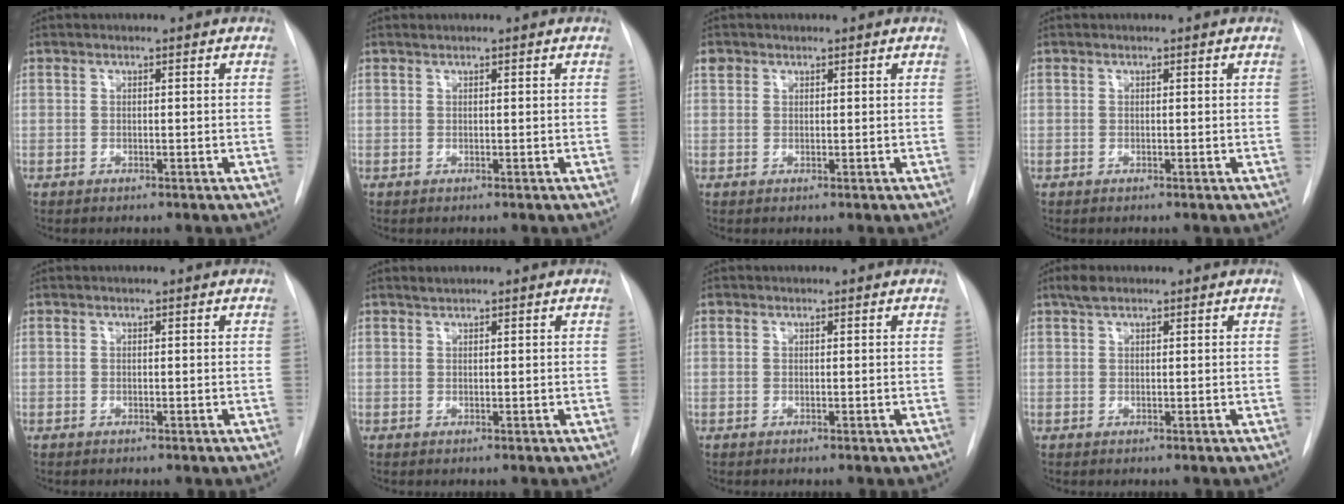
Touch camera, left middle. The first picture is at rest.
{"total": 0.0}
{"total": 1.3, "force": [0.8, 1.0, 0.2], "torque": [0.003, 0.009, 0.011]}
{"total": 0.0}
{"total": 0.0}
{"total": 0.7, "force": [0.7, 0.0, 0.1], "torque": [-0.004, 0.003, 0.014]}
{"total": 0.0}
{"total": 1.9, "force": [1.4, 0.7, 1.1], "torque": [-0.022, 0.012, 0.027]}